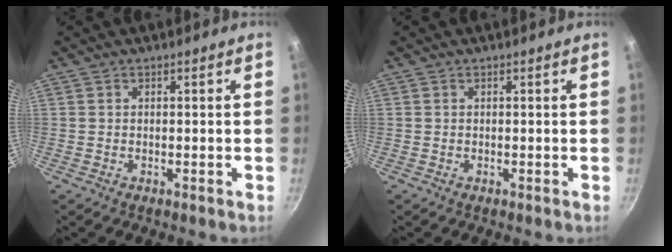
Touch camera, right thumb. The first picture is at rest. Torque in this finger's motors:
{"motor_torque": [-0.08, 0.01, 0.10, -0.10, 0.00]}